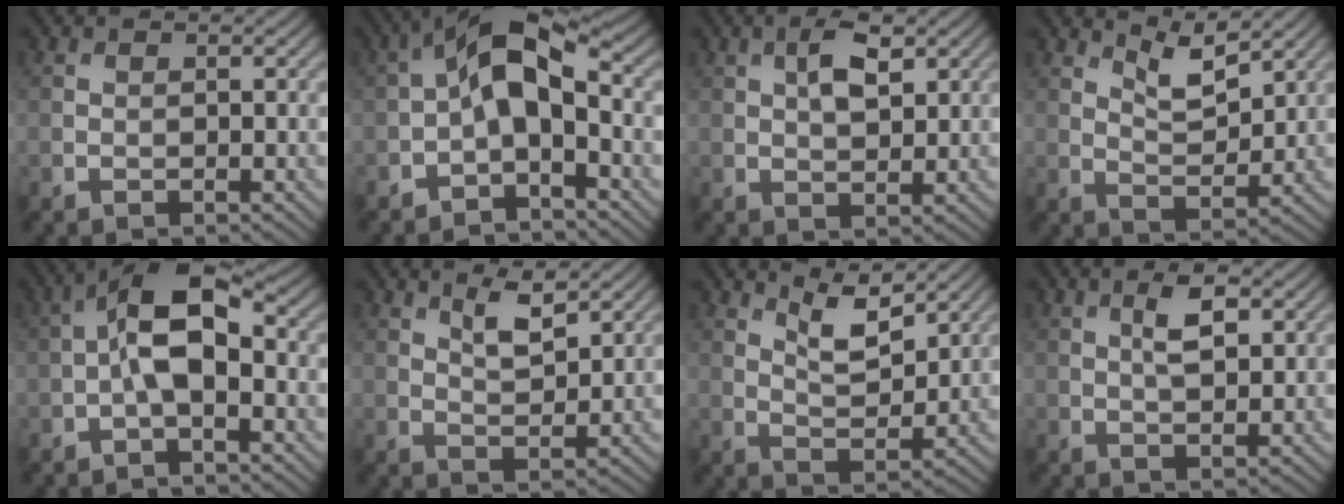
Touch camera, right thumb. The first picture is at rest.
{"total": 8.1, "force": [-1.0, 4.1, 7.0], "torque": [-0.126, 0.021, -0.030]}
{"total": 4.4, "force": [1.7, 1.9, 3.6], "torque": [-0.071, 0.002, 0.030]}
{"total": 5.2, "force": [3.8, 1.5, 3.3], "torque": [-0.071, -0.008, 0.073]}
{"total": 7.4, "force": [-0.7, 3.2, 6.6], "torque": [-0.126, 0.019, -0.023]}
{"total": 3.9, "force": [2.5, 1.2, 2.8], "torque": [-0.062, -0.006, 0.048]}
{"total": 5.6, "force": [3.8, 1.7, 3.8], "torque": [-0.079, -0.008, 0.072]}
{"total": 3.8, "force": [1.3, 1.4, 3.2], "torque": [-0.063, 0.001, 0.025]}